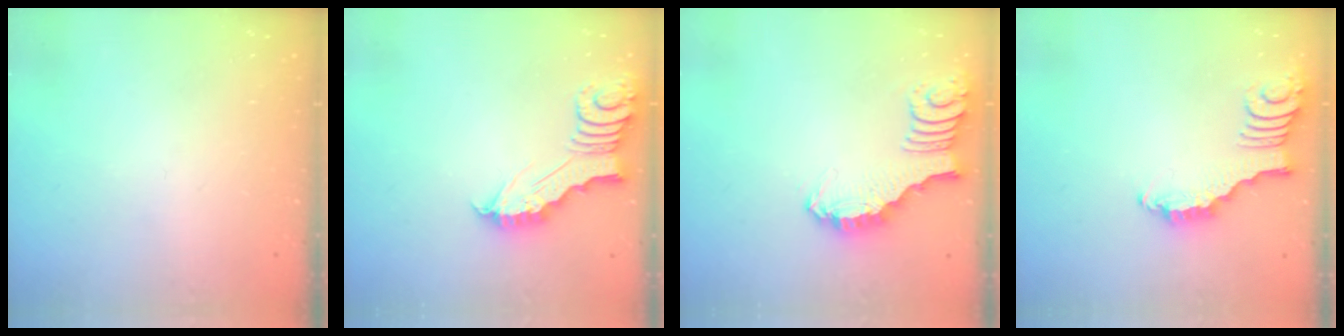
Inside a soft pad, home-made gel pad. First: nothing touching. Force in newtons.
{"total": 5.1, "press": 5.1, "slide": 0.2}
{"total": 2.1, "press": 2.1, "slide": 0.4}
{"total": 2.6, "press": 2.6, "slide": 0.3}